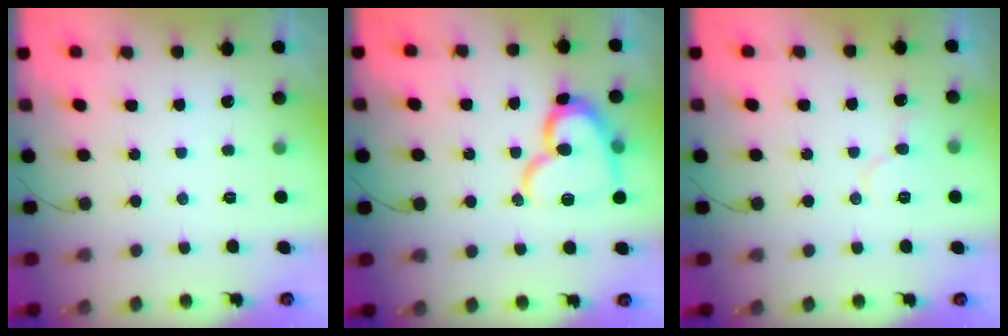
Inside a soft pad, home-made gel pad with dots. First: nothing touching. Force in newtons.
{"total": 15.6, "press": 15.5, "slide": 1.5}
{"total": 5.4, "press": 5.3, "slide": 0.5}